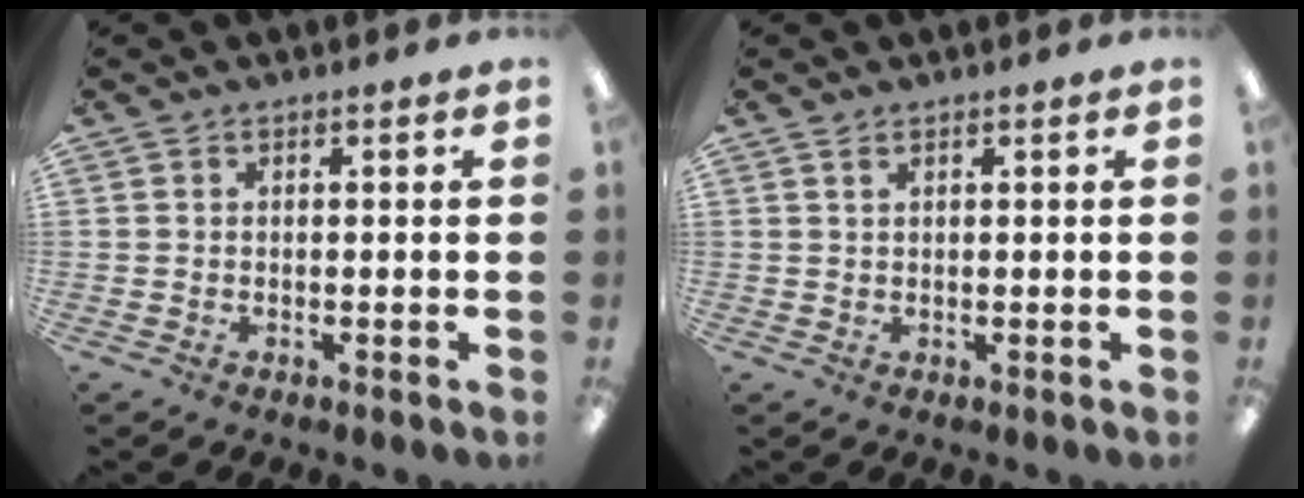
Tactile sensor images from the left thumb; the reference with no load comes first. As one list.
[{"total": 0.9, "force": [0.6, 0.5, 0.5], "torque": [-0.013, 0.001, 0.011]}]